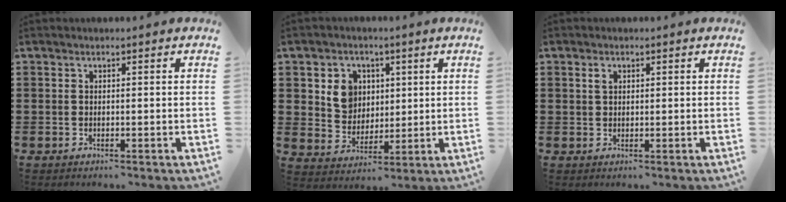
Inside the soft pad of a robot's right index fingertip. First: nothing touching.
{"total": 6.3, "force": [2.0, 5.7, 2.0], "torque": [-0.057, 0.016, 0.034]}
{"total": 1.4, "force": [0.6, 1.0, 0.7], "torque": [-0.016, 0.004, 0.012]}